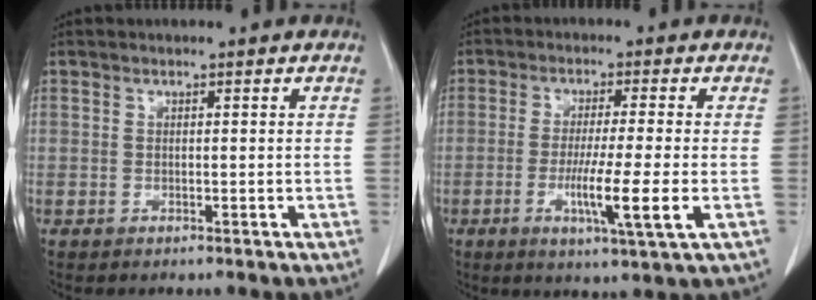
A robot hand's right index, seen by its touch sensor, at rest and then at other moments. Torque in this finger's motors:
{"motor_torque": [1.13, -0.40, 0.64, 0.19]}